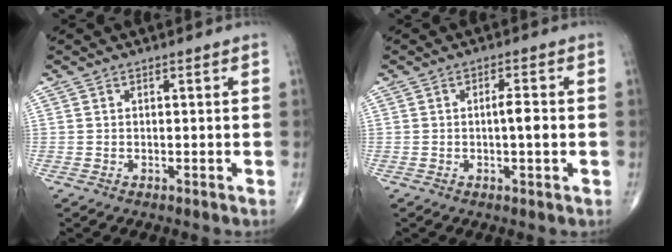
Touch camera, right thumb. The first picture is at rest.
{"total": 3.7, "force": [-0.3, 0.8, 3.6], "torque": [-0.058, 0.000, -0.009]}